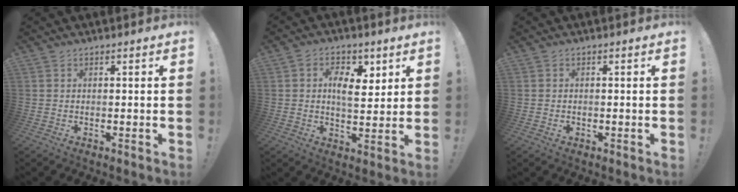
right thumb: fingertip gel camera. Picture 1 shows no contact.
{"total": 8.3, "force": [3.3, 5.1, 5.6], "torque": [-0.079, -0.016, 0.056]}
{"total": 0.7, "force": [-0.2, 0.6, 0.2], "torque": [-0.001, 0.001, -0.005]}